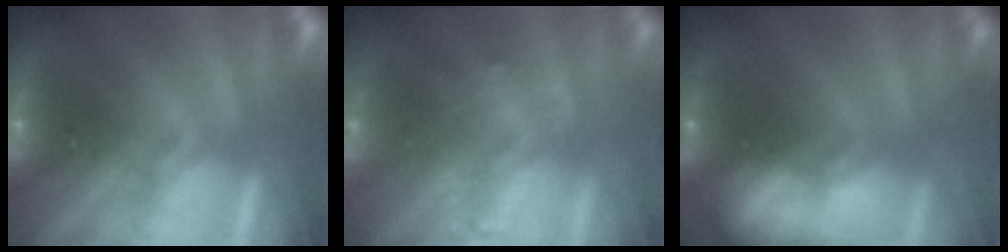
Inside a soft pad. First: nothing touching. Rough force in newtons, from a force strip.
{"total": 1.4}
{"total": 7.7}